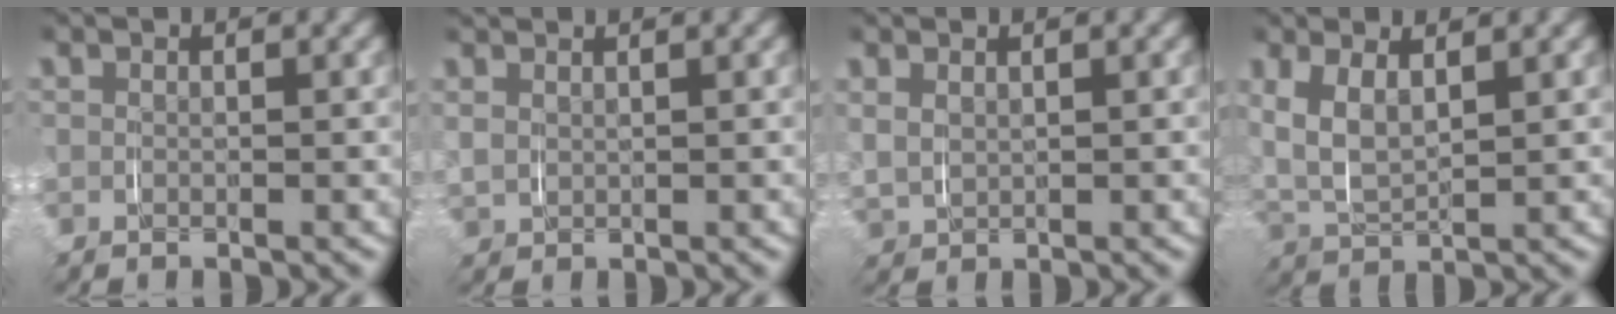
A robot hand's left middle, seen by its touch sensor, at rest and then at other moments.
{"total": 2.0, "force": [1.5, 1.0, 0.6], "torque": [-0.019, 0.004, 0.031]}
{"total": 2.1, "force": [1.1, 1.6, 1.0], "torque": [-0.032, -0.003, 0.028]}
{"total": 5.1, "force": [1.2, 3.6, 3.5], "torque": [-0.101, -0.009, 0.026]}